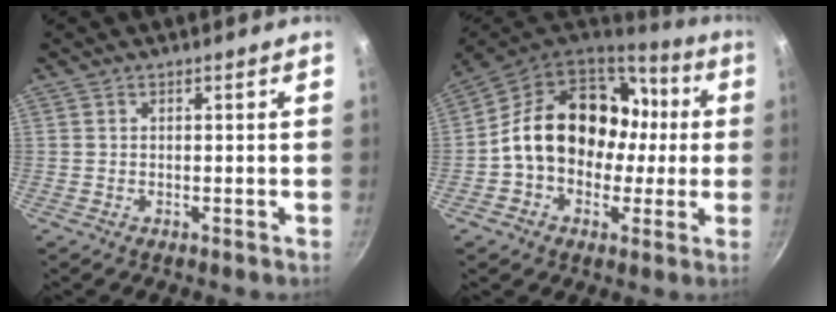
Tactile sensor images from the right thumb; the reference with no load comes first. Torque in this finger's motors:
{"motor_torque": [2.36, 2.65, 1.17, -0.83, 0.20]}